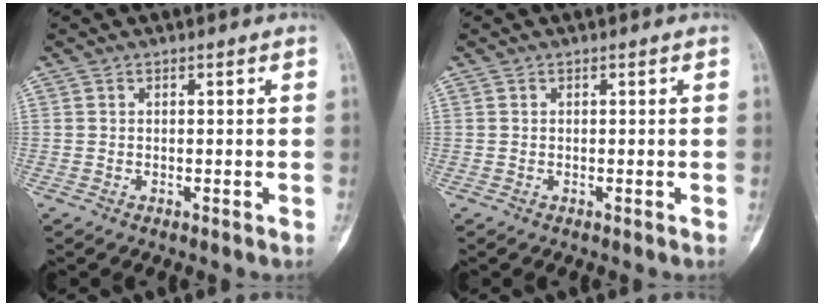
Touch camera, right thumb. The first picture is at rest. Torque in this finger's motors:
{"motor_torque": [0.14, -0.05, -0.03, -0.10, 0.02]}